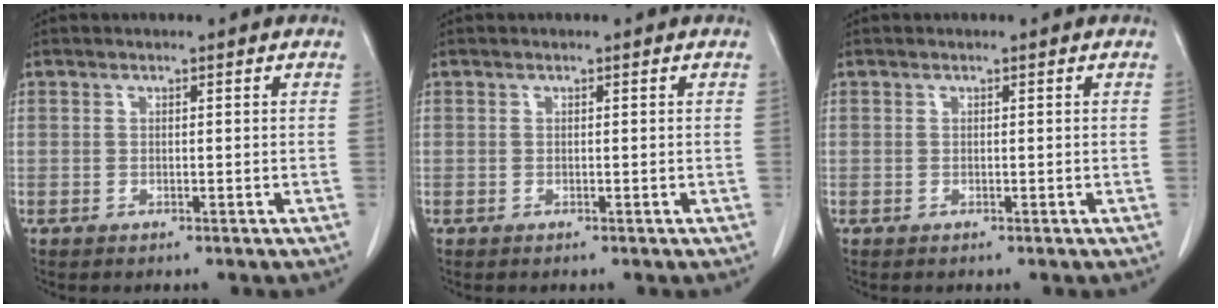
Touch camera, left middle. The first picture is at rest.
{"total": 0.0}
{"total": 0.0}